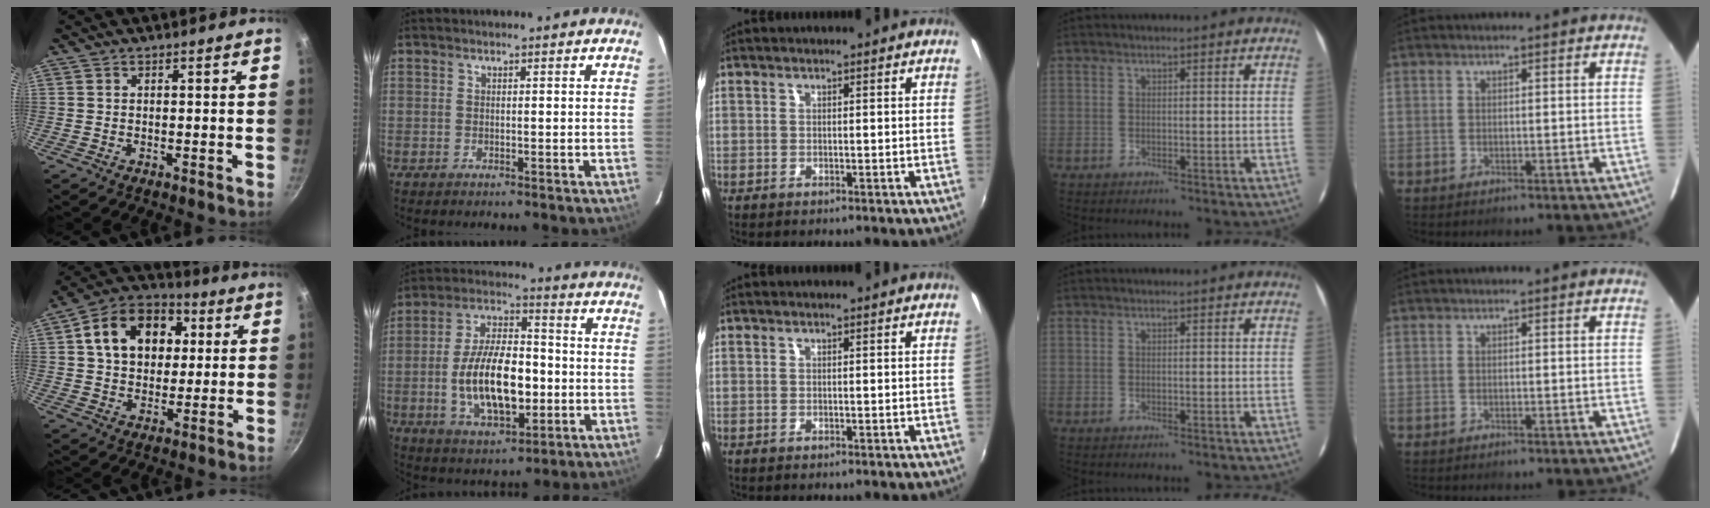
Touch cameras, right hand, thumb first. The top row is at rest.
{"thumb": {"total": 16.6, "force": [4.1, 12.2, 10.5], "torque": [-0.145, 0.021, 0.054]}, "index": {"total": 16.7, "force": [-2.9, 7.8, 14.5], "torque": [-0.276, 0.007, -0.041]}}